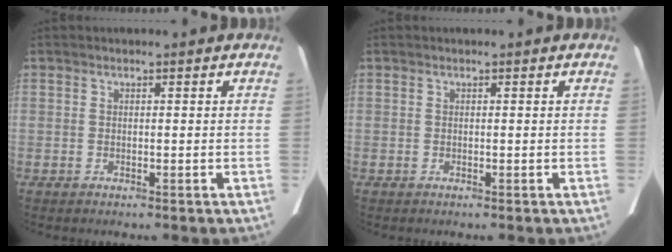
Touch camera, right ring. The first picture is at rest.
{"total": 0.0}